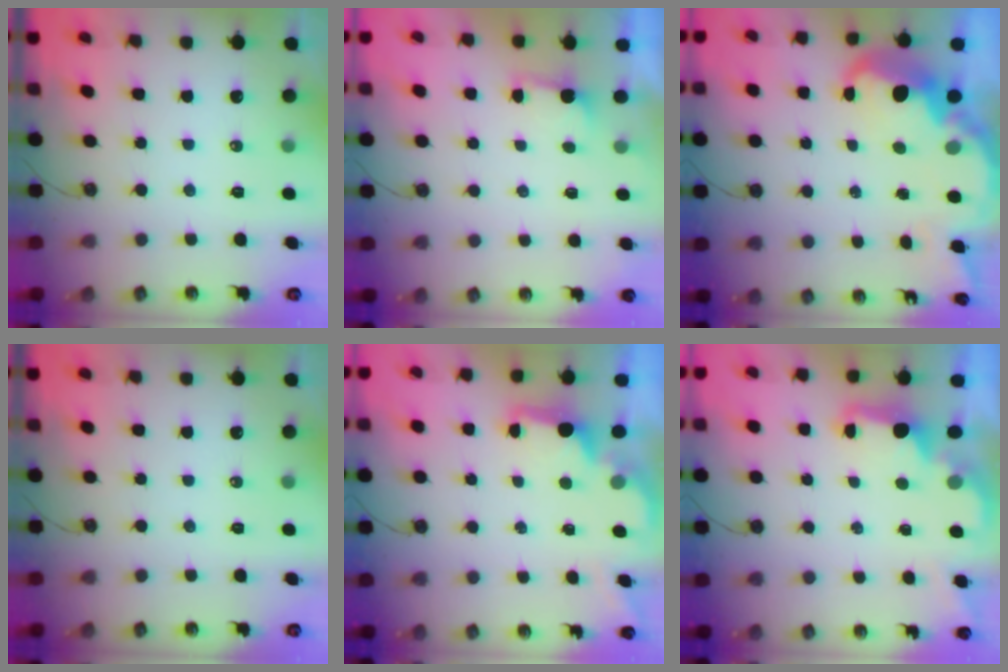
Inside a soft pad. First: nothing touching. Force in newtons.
{"total": 1.2, "press": 0.9, "slide": 0.8}
{"total": 10.1, "press": 10.1, "slide": 0.7}
{"total": 0.0}
{"total": 2.0, "press": 1.9, "slide": 0.8}
{"total": 2.3, "press": 2.2, "slide": 0.8}